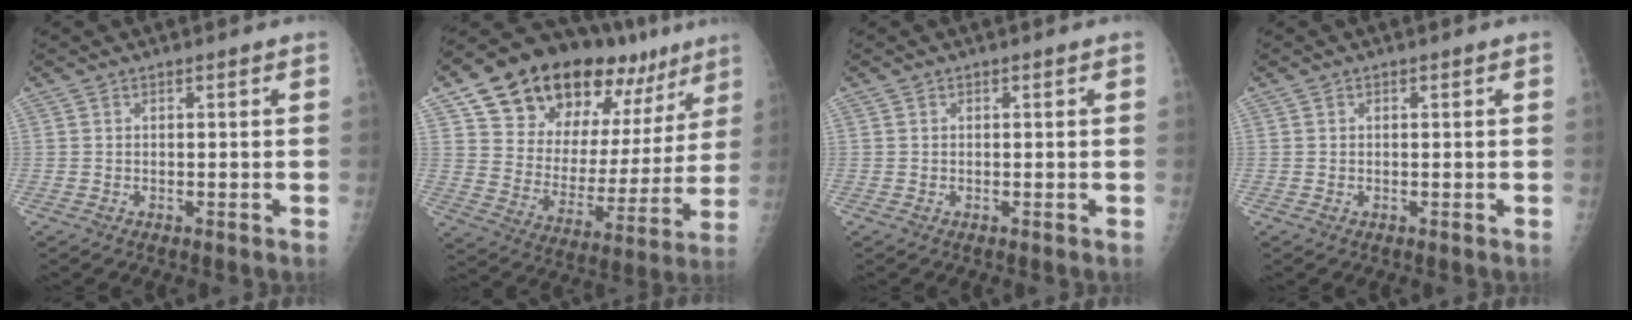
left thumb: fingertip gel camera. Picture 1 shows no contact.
{"total": 26.5, "force": [16.8, 14.3, 14.8], "torque": [-0.182, -0.040, 0.265]}
{"total": 0.0}
{"total": 0.0}